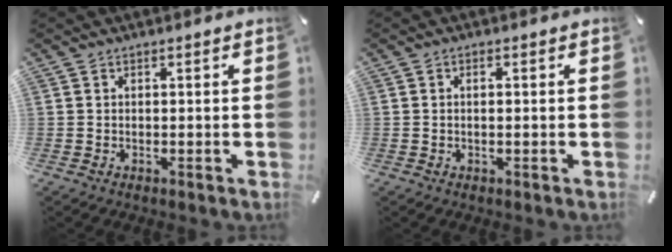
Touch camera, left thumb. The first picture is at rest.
{"total": 1.0, "force": [0.0, 0.2, 1.0], "torque": [-0.020, -0.001, 0.000]}